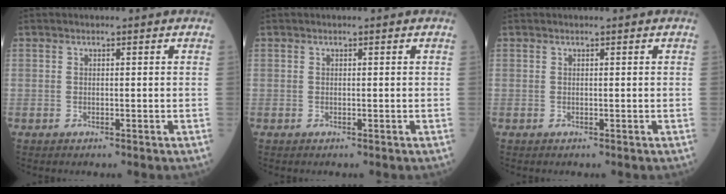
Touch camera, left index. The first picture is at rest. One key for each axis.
{"total": 0.0}
{"total": 0.0}